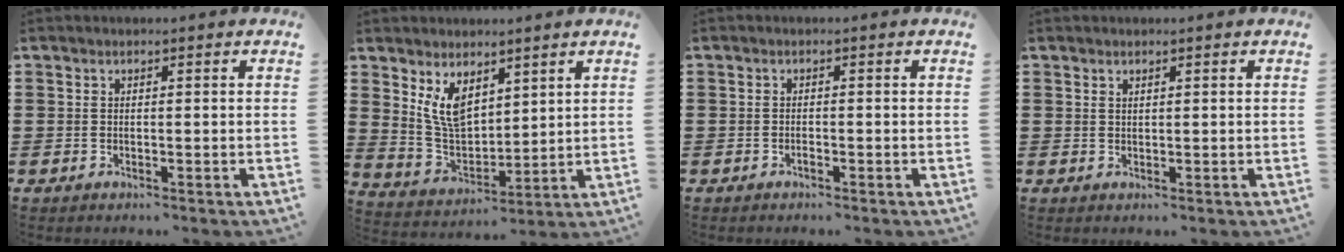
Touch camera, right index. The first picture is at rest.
{"total": 7.1, "force": [3.9, 3.9, 4.5], "torque": [-0.117, -0.013, 0.070]}
{"total": 0.8, "force": [-0.6, 0.2, 0.6], "torque": [-0.014, -0.005, -0.009]}
{"total": 0.6, "force": [0.4, 0.3, 0.2], "torque": [-0.006, 0.000, 0.008]}